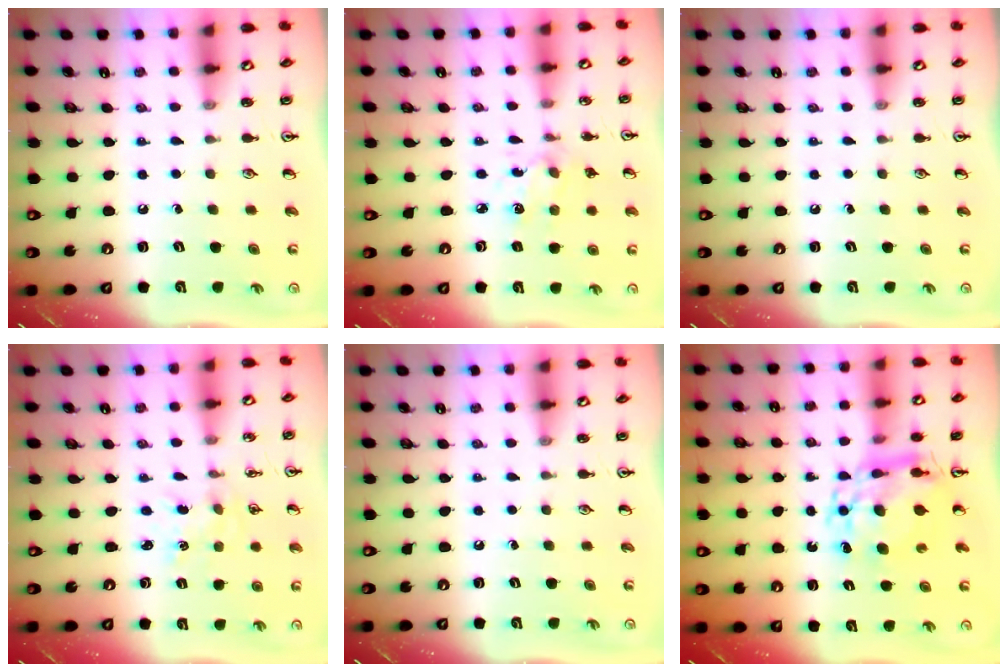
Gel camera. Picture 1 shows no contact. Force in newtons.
{"total": 3.3, "press": 3.1, "slide": 1.3}
{"total": 0.0}
{"total": 0.0}
{"total": 0.0}
{"total": 10.9, "press": 10.9, "slide": 1.1}